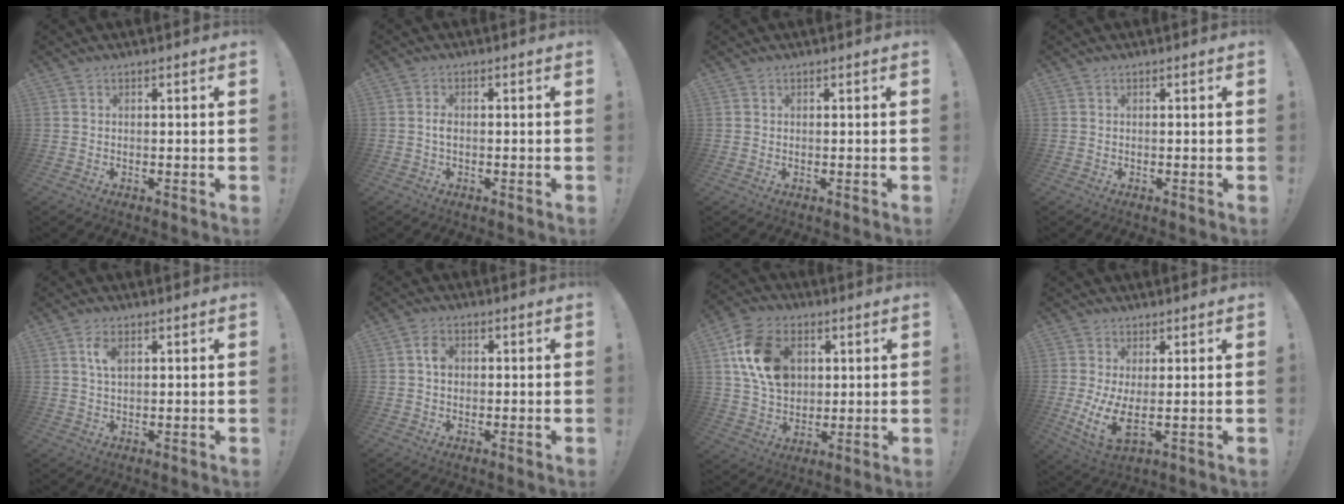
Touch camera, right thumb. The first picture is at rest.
{"total": 1.9, "force": [-0.7, 1.1, 1.4], "torque": [-0.016, 0.002, -0.014]}
{"total": 0.0}
{"total": 0.0}
{"total": 4.5, "force": [1.7, 2.3, 3.5], "torque": [-0.060, -0.001, 0.028]}
{"total": 3.9, "force": [0.4, 2.8, 2.6], "torque": [-0.034, 0.002, 0.006]}
{"total": 16.5, "force": [5.0, 12.1, 10.0], "torque": [-0.166, -0.008, 0.102]}
{"total": 7.1, "force": [0.9, 2.7, 6.5], "torque": [-0.113, -0.028, 0.018]}